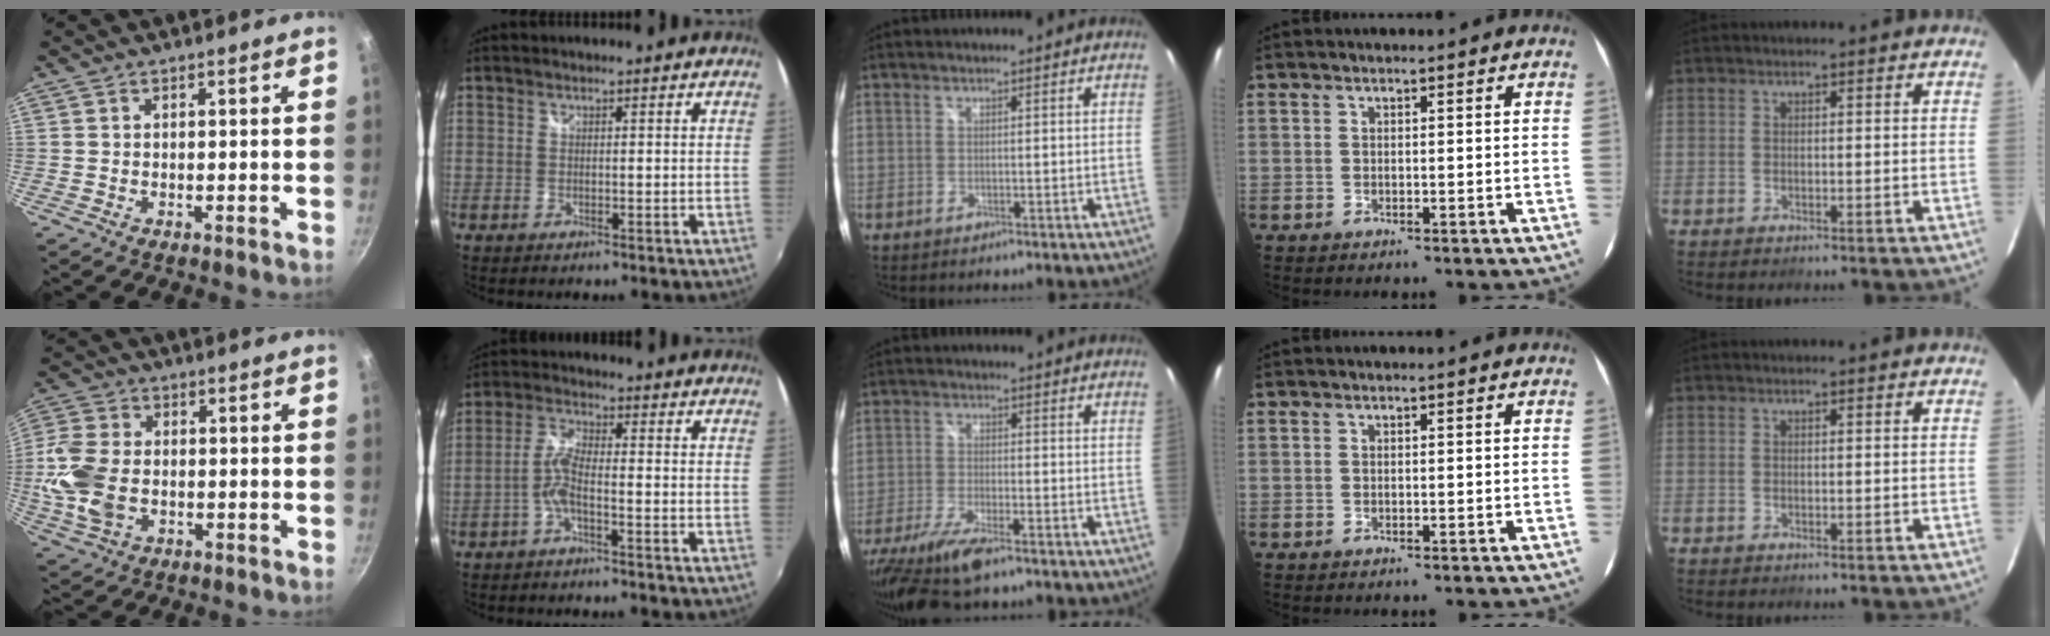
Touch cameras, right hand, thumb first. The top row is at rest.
{"thumb": {"total": 11.2, "force": [-1.5, 7.6, 8.1], "torque": [-0.166, 0.008, -0.036]}, "index": {"total": 4.0, "force": [-1.9, 0.7, 3.5], "torque": [-0.085, 0.009, -0.039]}, "middle": {"total": 12.8, "force": [-9.4, 3.1, 8.1], "torque": [-0.178, -0.043, -0.170]}}